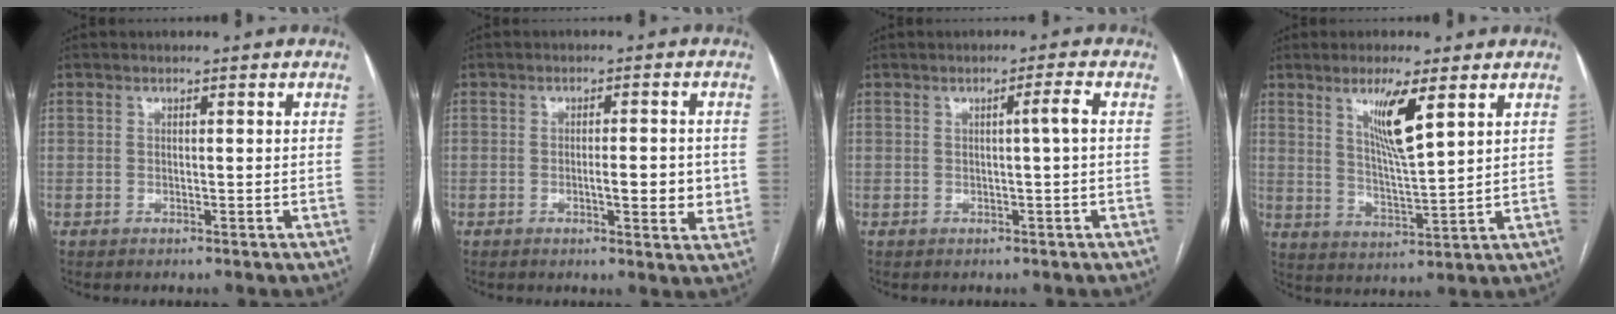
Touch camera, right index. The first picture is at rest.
{"total": 5.4, "force": [-0.6, 1.3, 5.2], "torque": [-0.074, -0.002, -0.005]}
{"total": 2.0, "force": [0.1, -0.5, 2.0], "torque": [-0.031, 0.002, 0.004]}
{"total": 8.1, "force": [4.0, 0.4, 7.0], "torque": [-0.130, -0.013, 0.077]}